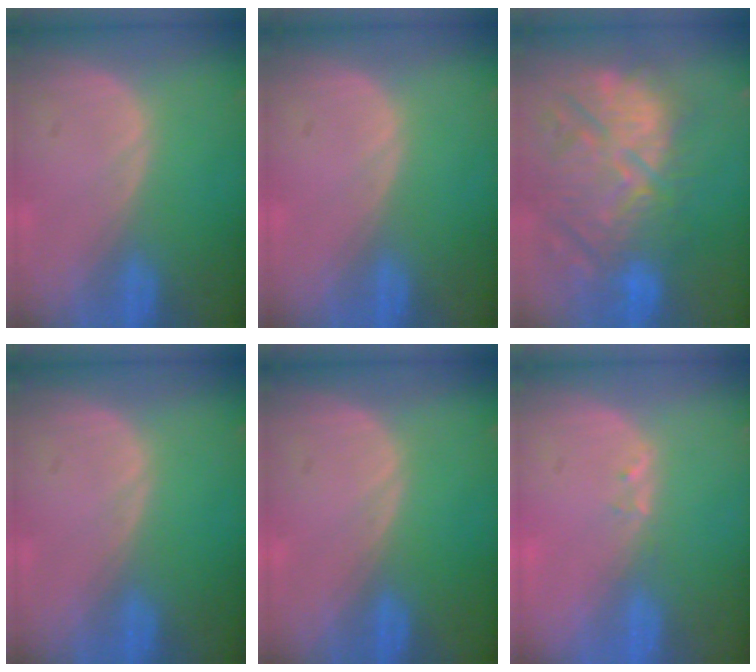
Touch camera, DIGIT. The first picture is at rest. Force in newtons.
{"total": 0.0}
{"total": 13.9, "press": 12.6, "slide": 5.9}
{"total": 0.0}
{"total": 0.0}
{"total": 1.0, "press": 0.9, "slide": 0.5}